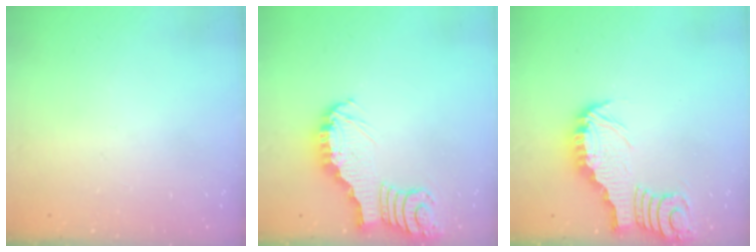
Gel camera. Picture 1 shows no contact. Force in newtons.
{"total": 3.5, "press": 3.5, "slide": 0.3}
{"total": 2.9, "press": 2.9, "slide": 0.3}